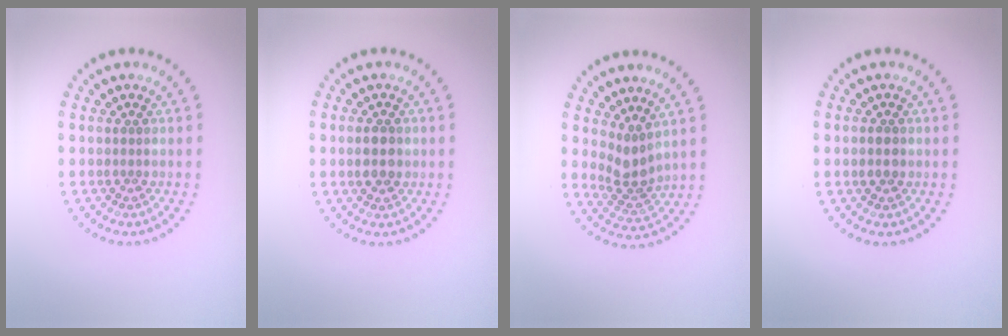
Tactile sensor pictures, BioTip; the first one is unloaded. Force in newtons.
{"total": 2.6, "press": 2.6, "slide": 0.1}
{"total": 2.7, "press": 2.0, "slide": 1.8}
{"total": 1.4, "press": 1.4, "slide": 0.2}